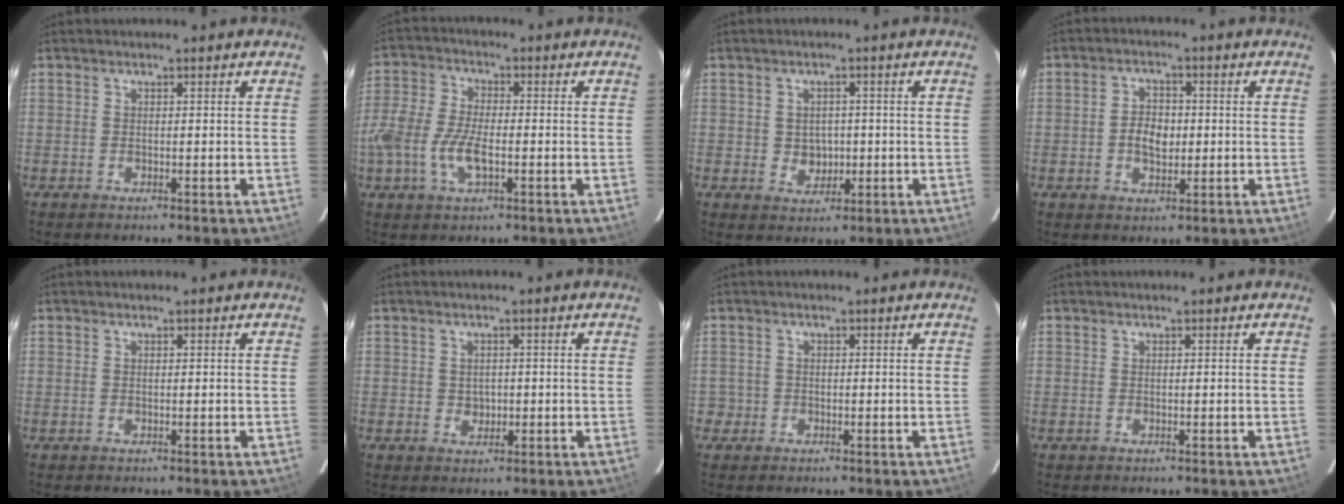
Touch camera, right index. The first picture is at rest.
{"total": 9.7, "force": [-3.1, 4.3, 8.1], "torque": [-0.180, -0.002, -0.064]}
{"total": 3.8, "force": [-0.2, 3.5, 1.5], "torque": [-0.028, 0.007, 0.005]}
{"total": 5.1, "force": [-0.5, 3.4, 3.8], "torque": [-0.071, 0.007, -0.006]}
{"total": 0.0}
{"total": 2.2, "force": [-0.1, 2.0, 0.7], "torque": [-0.010, 0.004, 0.003]}
{"total": 1.8, "force": [-0.6, 1.7, -0.2], "torque": [0.006, 0.014, -0.008]}
{"total": 0.0}